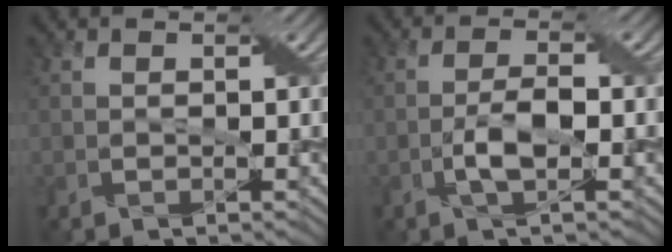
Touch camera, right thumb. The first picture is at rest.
{"total": 3.7, "force": [-1.4, 1.1, 3.3], "torque": [-0.070, 0.008, -0.031]}